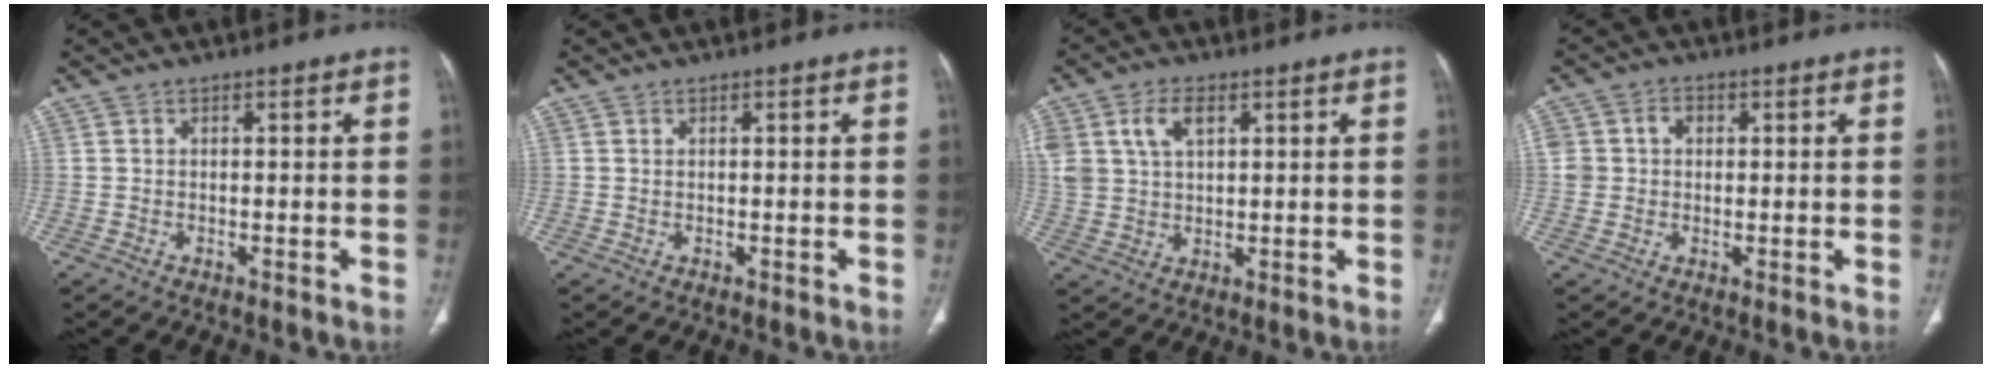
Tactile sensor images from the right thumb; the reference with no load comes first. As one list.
[{"total": 0.0}, {"total": 8.6, "force": [3.2, 5.8, 5.5], "torque": [-0.110, 0.001, 0.066]}, {"total": 5.0, "force": [0.8, 4.4, 2.2], "torque": [-0.029, 0.013, 0.017]}]